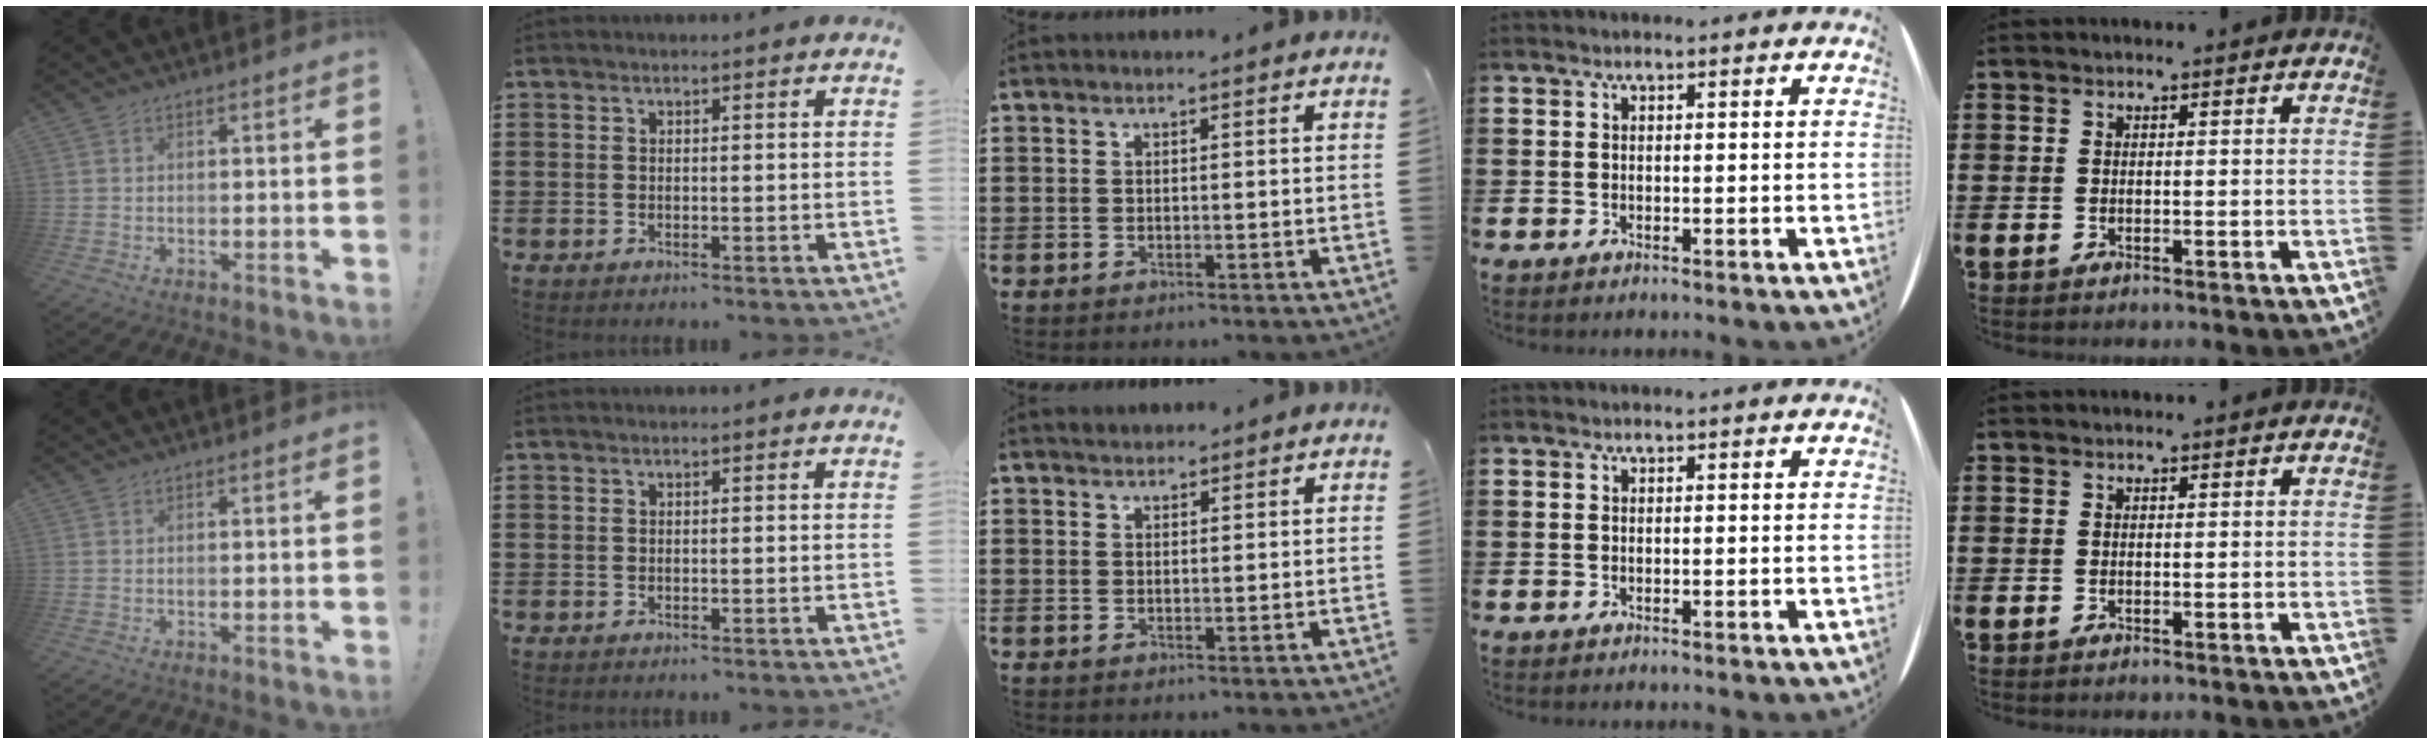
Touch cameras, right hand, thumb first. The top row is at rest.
{"middle": {"total": 1.1, "force": [1.0, 0.5, -0.1], "torque": [0.008, 0.000, 0.018]}}